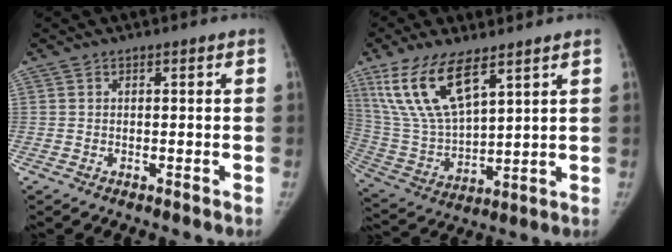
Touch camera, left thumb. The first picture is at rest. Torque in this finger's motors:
{"motor_torque": [0.39, 0.77, 1.61, -1.17, 0.41]}